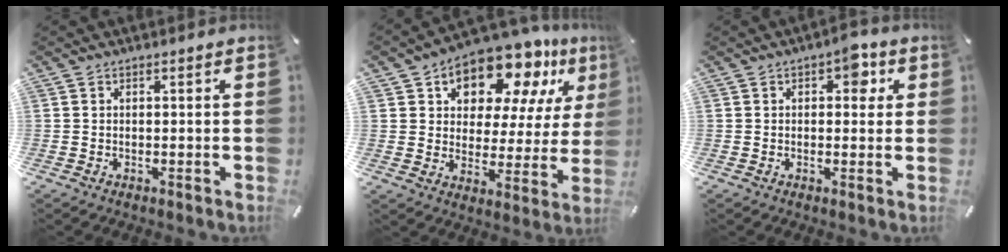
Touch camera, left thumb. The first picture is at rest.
{"total": 14.6, "force": [10.9, 7.3, 6.3], "torque": [-0.114, -0.079, 0.190]}
{"total": 5.3, "force": [1.7, 3.2, 4.0], "torque": [-0.036, -0.007, 0.018]}